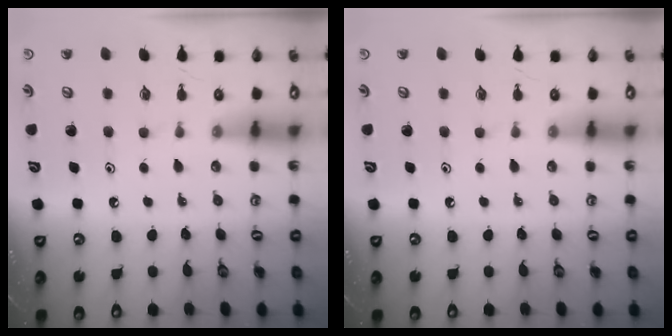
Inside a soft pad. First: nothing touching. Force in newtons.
{"total": 0.0}